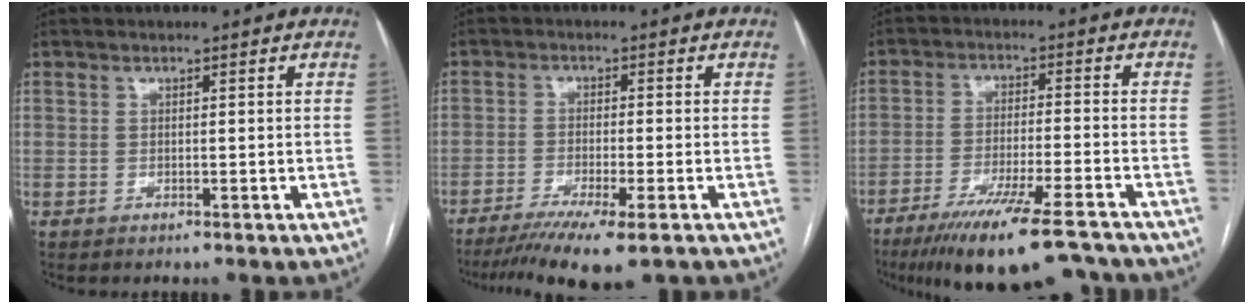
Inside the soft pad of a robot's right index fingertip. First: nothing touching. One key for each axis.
{"total": 10.7, "fx": -7.5, "fy": 0.7, "fz": 7.5, "tx": -0.119, "ty": -0.022, "tz": -0.118}
{"total": 16.6, "fx": -13.0, "fy": 2.1, "fz": 10.0, "tx": -0.149, "ty": -0.025, "tz": -0.205}